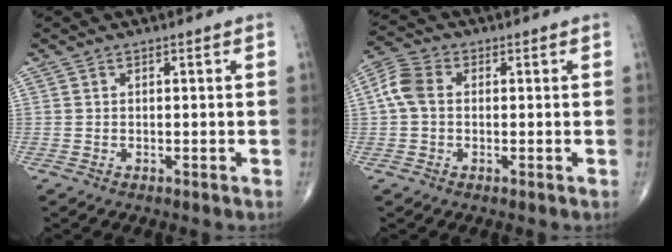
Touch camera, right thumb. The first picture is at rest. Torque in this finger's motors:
{"motor_torque": [0.01, 0.01, 0.18, -0.15, 0.00]}